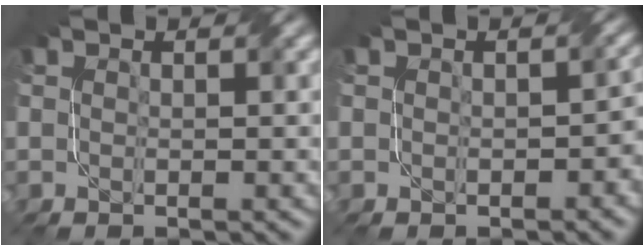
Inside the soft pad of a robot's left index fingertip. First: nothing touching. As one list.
[{"total": 2.3, "force": [-0.2, 1.6, 1.7], "torque": [-0.015, -0.003, -0.004]}]